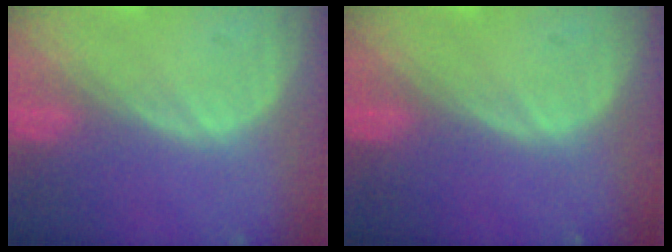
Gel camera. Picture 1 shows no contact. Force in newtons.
{"total": 0.0}